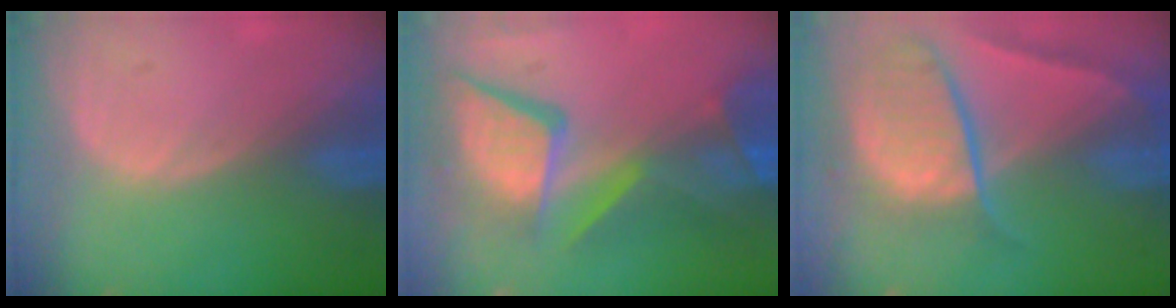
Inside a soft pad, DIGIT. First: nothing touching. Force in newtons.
{"total": 13.3, "press": 11.0, "slide": 7.6}
{"total": 10.6, "press": 8.9, "slide": 5.8}